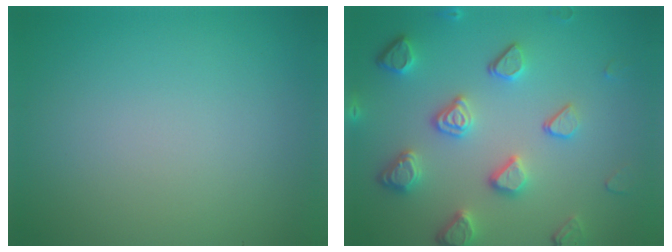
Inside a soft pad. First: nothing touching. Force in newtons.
{"total": 5.0, "press": 4.2, "slide": 2.8}